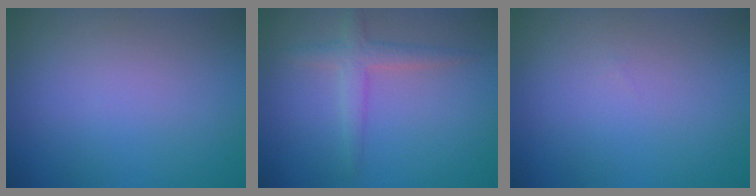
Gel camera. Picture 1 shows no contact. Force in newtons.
{"total": 2.4, "press": 2.4, "slide": 0.1}
{"total": 0.0}